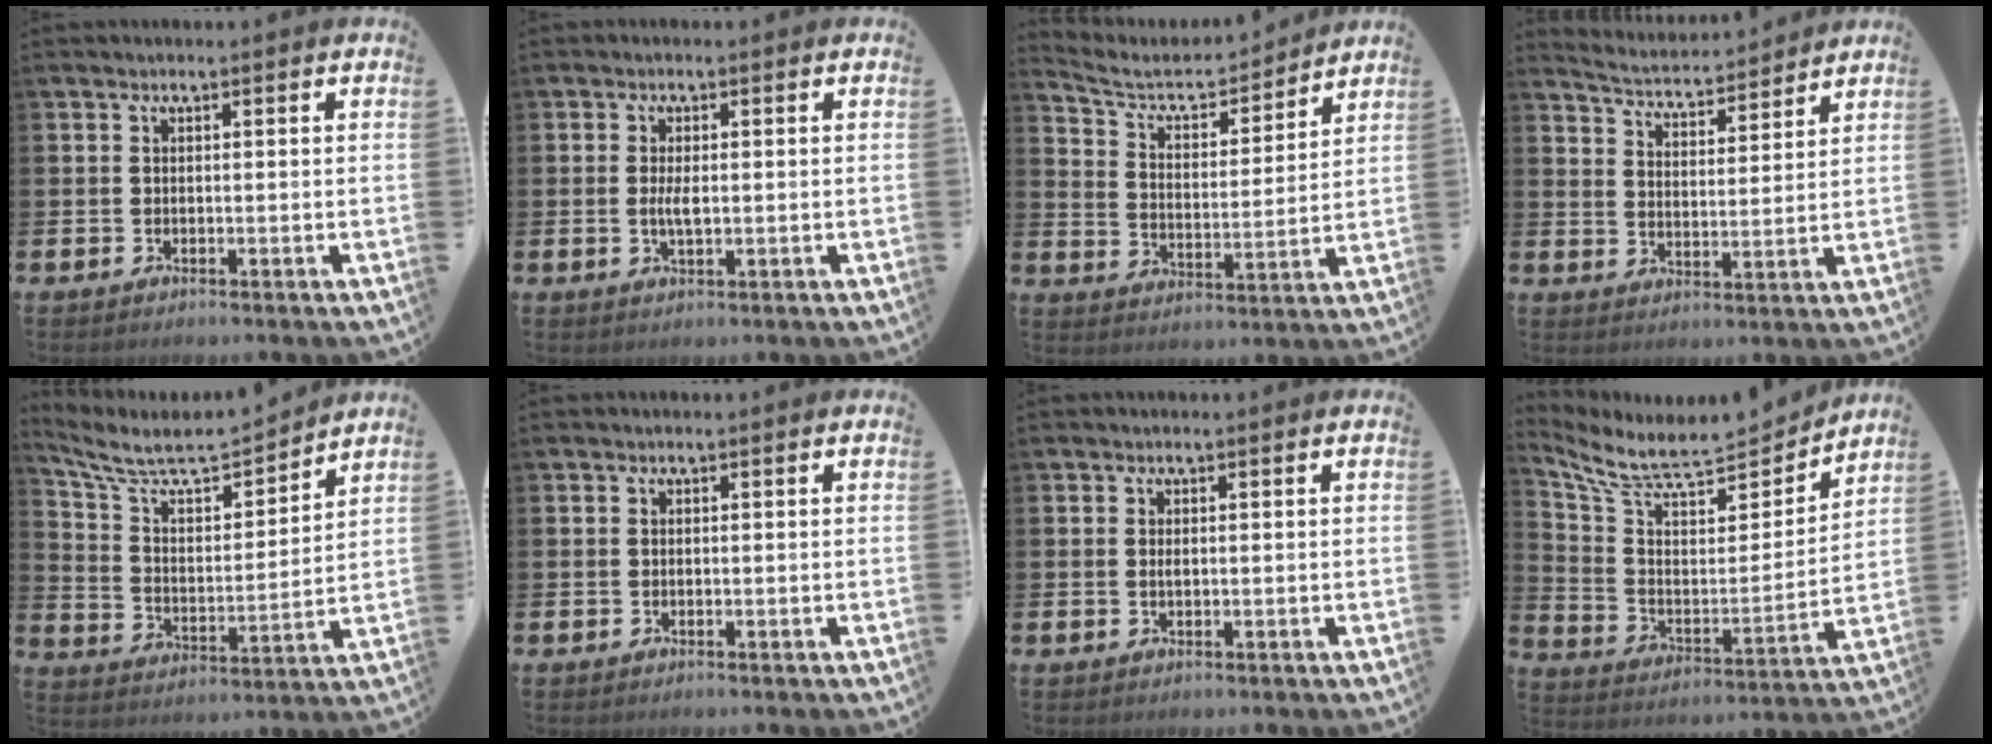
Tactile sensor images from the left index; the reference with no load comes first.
{"total": 2.3, "force": [0.1, 0.9, 2.1], "torque": [-0.034, -0.002, -0.001]}
{"total": 5.6, "force": [5.0, 2.1, 1.3], "torque": [-0.060, -0.042, 0.083]}
{"total": 3.8, "force": [3.8, 0.6, 0.1], "torque": [-0.024, -0.033, 0.062]}
{"total": 7.7, "force": [6.8, 2.0, 2.9], "torque": [-0.095, -0.053, 0.115]}
{"total": 0.0}
{"total": 0.6, "force": [0.2, 0.2, 0.5], "torque": [-0.011, 0.000, 0.004]}
{"total": 7.9, "force": [7.2, 1.7, 2.6], "torque": [-0.093, -0.062, 0.119]}